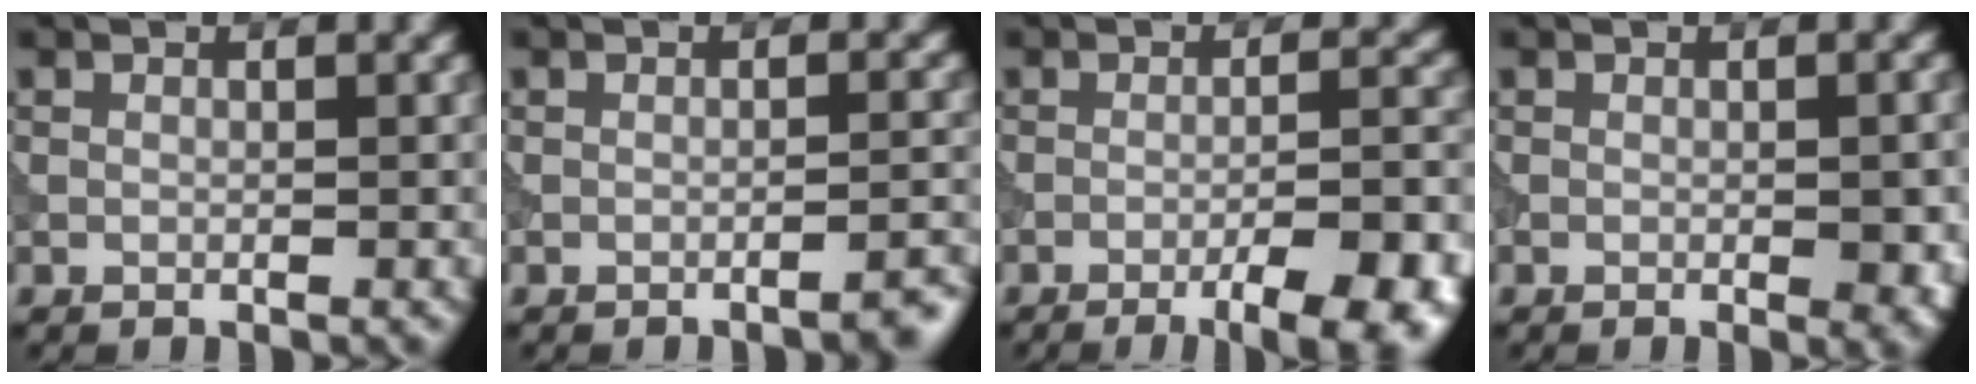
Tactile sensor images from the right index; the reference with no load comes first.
{"total": 2.2, "force": [-1.7, 0.4, 1.4], "torque": [-0.007, 0.009, -0.030]}
{"total": 9.5, "force": [-5.7, 2.9, 7.0], "torque": [-0.072, 0.003, -0.054]}
{"total": 3.3, "force": [-0.9, 1.0, 3.0], "torque": [-0.042, -0.005, -0.010]}